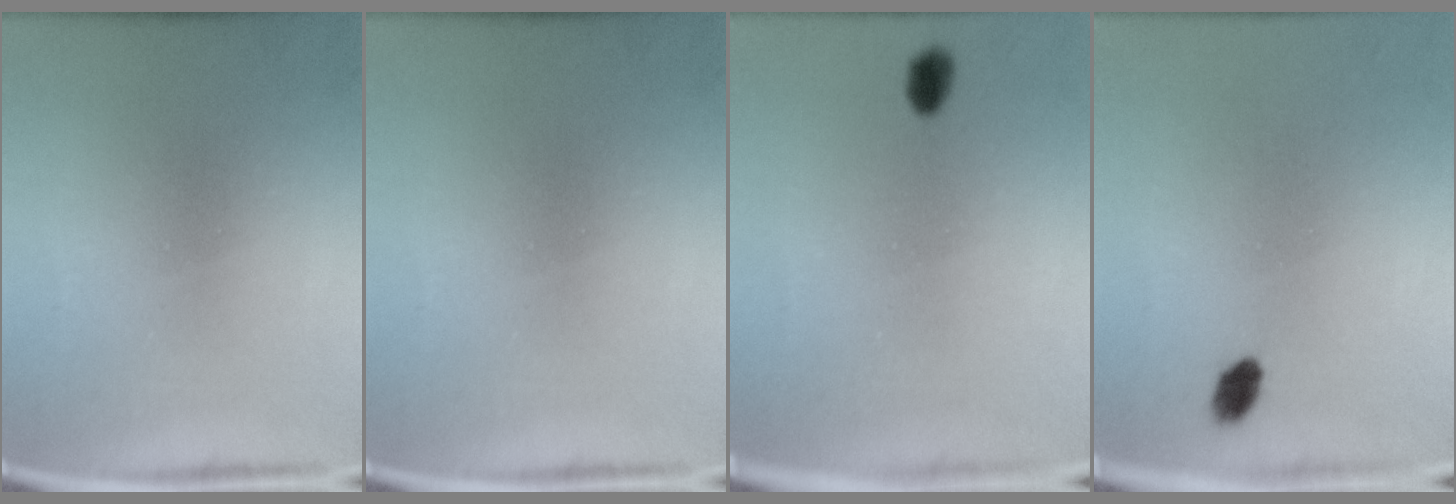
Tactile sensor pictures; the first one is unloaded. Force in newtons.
{"total": 0.0}
{"total": 2.7}
{"total": 2.9}